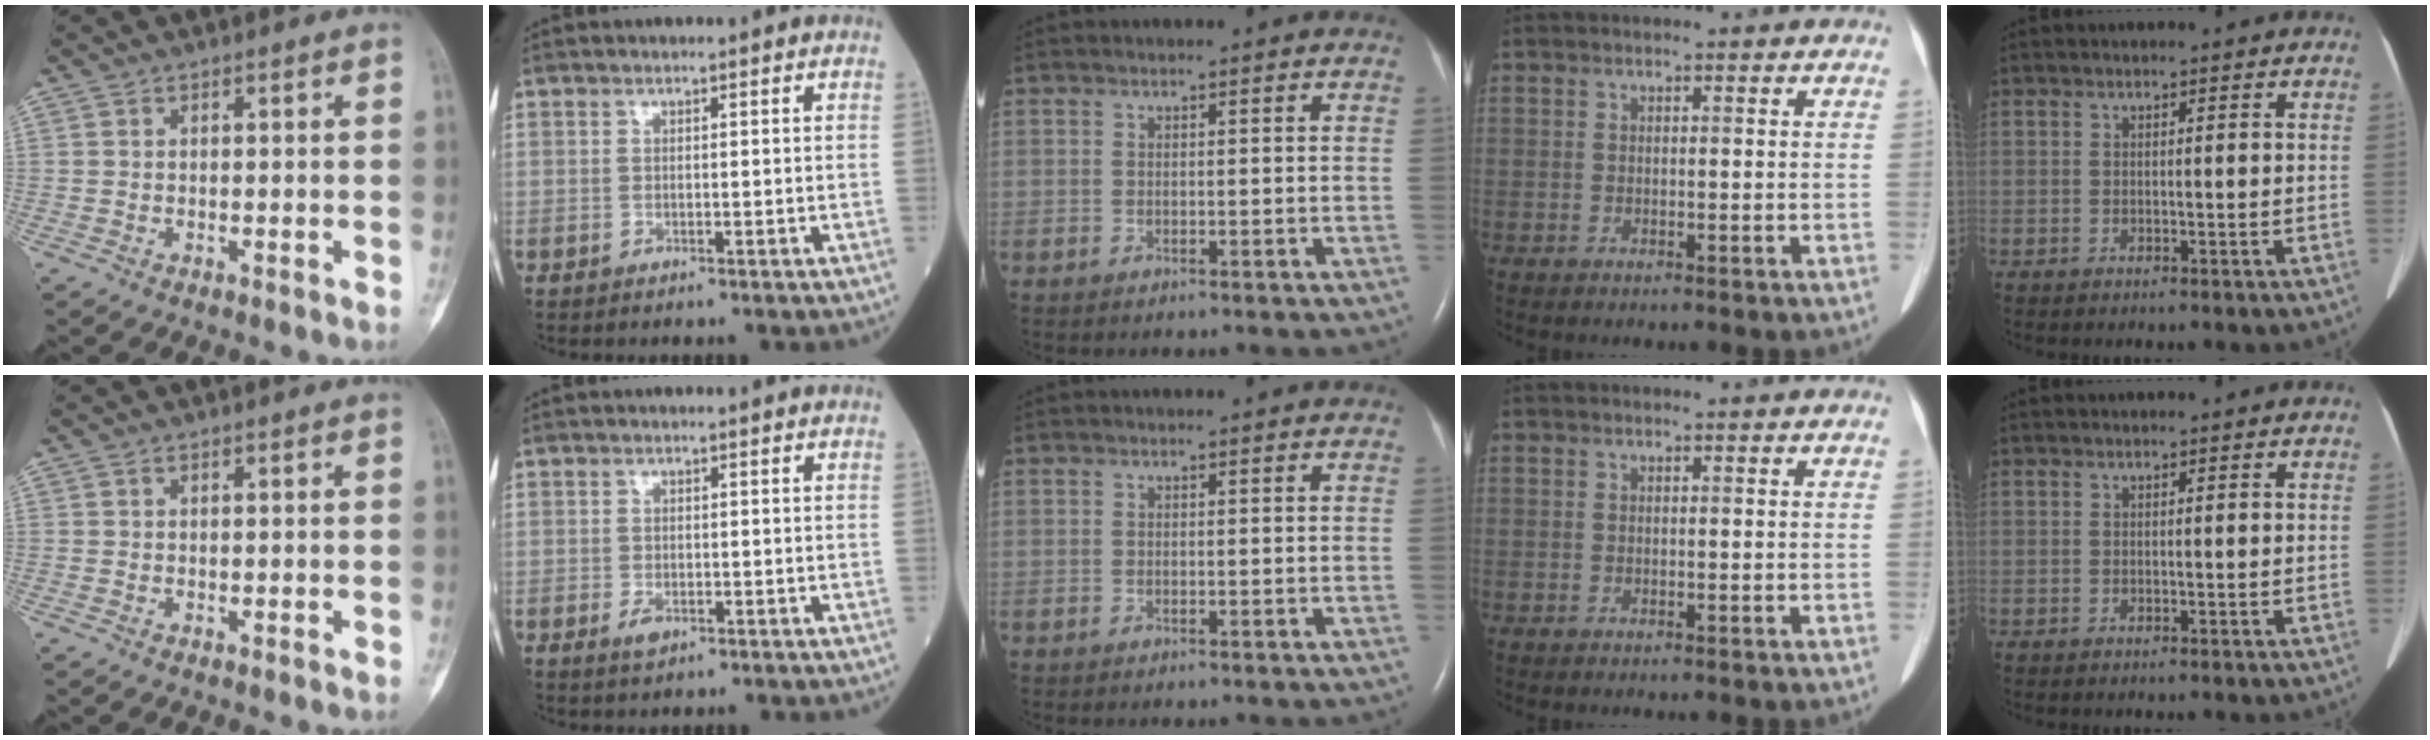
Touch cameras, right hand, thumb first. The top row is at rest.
{"index": {"total": 1.6, "force": [-0.8, 0.7, 1.2], "torque": [-0.025, -0.002, -0.010]}}